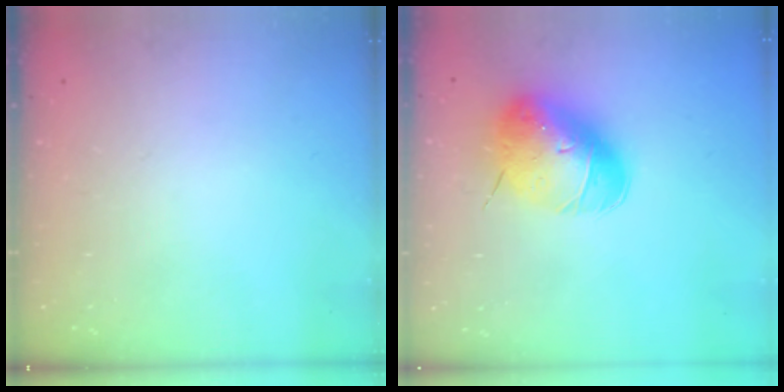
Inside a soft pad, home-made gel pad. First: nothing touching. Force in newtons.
{"total": 10.9, "press": 10.7, "slide": 1.9}